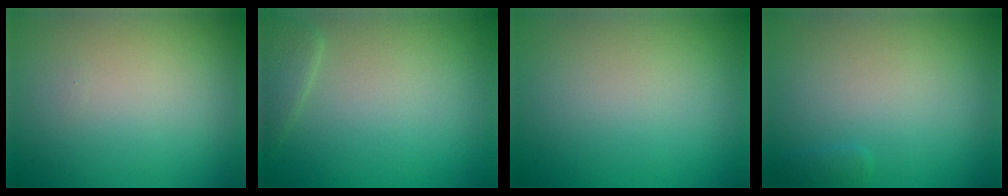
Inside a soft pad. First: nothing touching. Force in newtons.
{"total": 1.6, "press": 1.6, "slide": 0.1}
{"total": 0.0}
{"total": 0.5, "press": 0.5, "slide": 0.1}